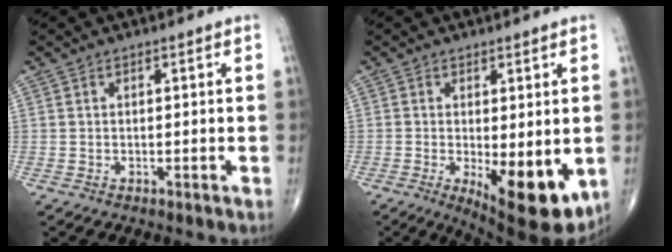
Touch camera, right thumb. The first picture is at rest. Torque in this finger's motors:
{"motor_torque": [1.73, 2.09, 0.70, 0.00, 0.20]}